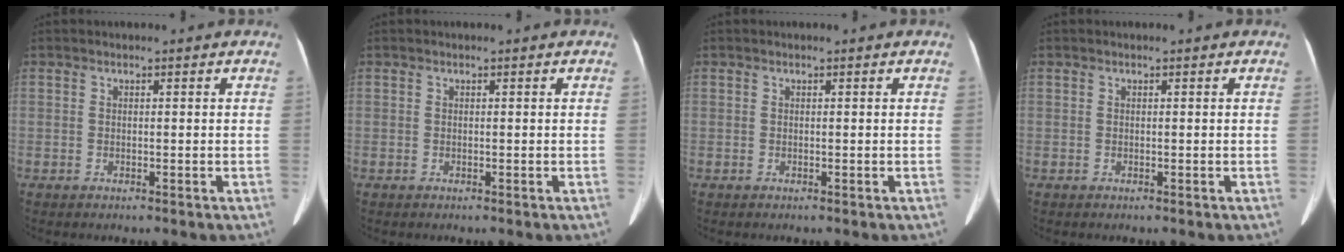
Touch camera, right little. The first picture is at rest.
{"total": 0.0}
{"total": 0.0}
{"total": 0.0}